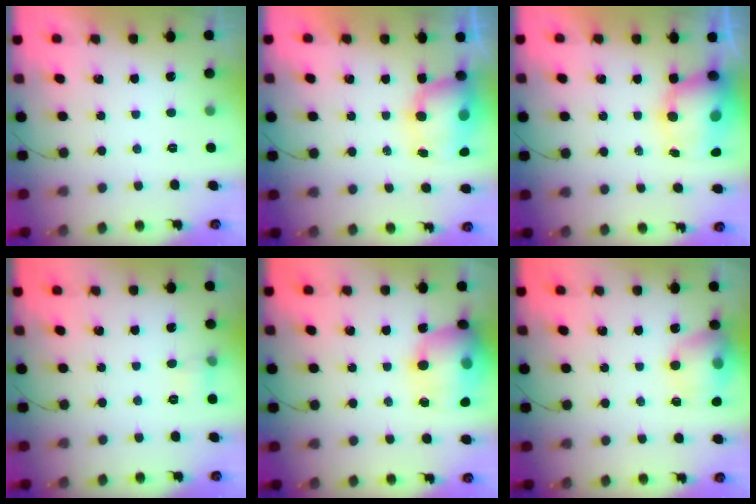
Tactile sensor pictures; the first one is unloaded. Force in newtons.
{"total": 9.1, "press": 8.8, "slide": 2.4}
{"total": 9.3, "press": 9.0, "slide": 2.5}
{"total": 4.7, "press": 4.5, "slide": 1.3}
{"total": 18.3, "press": 18.0, "slide": 3.4}
{"total": 14.0, "press": 13.9, "slide": 1.8}